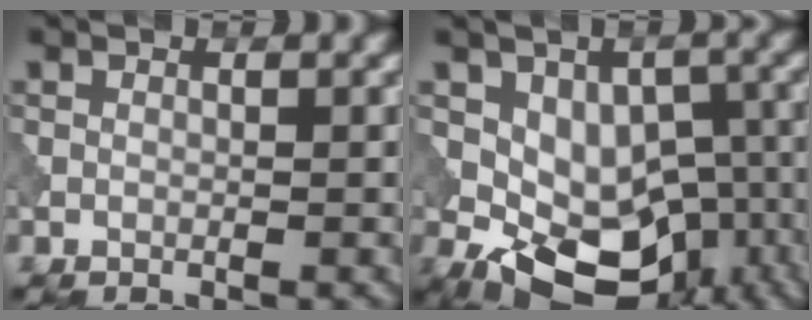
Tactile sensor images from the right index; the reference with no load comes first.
{"total": 12.1, "force": [-3.5, 7.9, 8.5], "torque": [-0.115, -0.009, -0.046]}